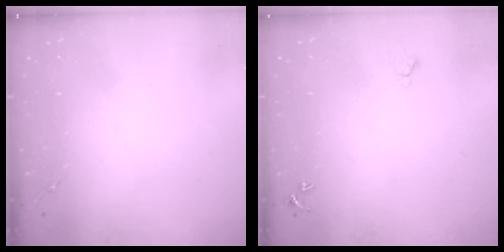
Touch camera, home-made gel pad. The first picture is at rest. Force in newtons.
{"total": 4.8, "press": 4.8, "slide": 0.6}